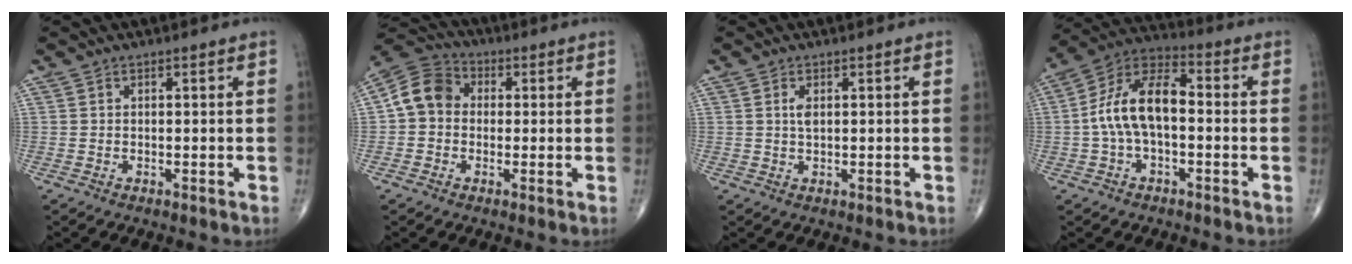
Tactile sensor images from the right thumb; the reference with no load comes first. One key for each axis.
{"total": 8.5, "fx": 0.1, "fy": 7.2, "fz": 4.6, "tx": -0.072, "ty": 0.028, "tz": -0.013}
{"total": 1.8, "fx": 0.5, "fy": 0.8, "fz": 1.5, "tx": -0.030, "ty": 0.000, "tz": 0.013}
{"total": 12.8, "fx": -0.7, "fy": 6.6, "fz": 11.0, "tx": -0.206, "ty": 0.044, "tz": -0.023}